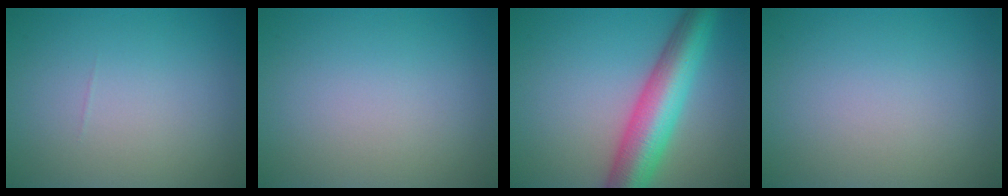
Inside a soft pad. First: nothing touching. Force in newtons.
{"total": 0.0}
{"total": 8.2, "press": 8.2, "slide": 0.3}
{"total": 0.0}